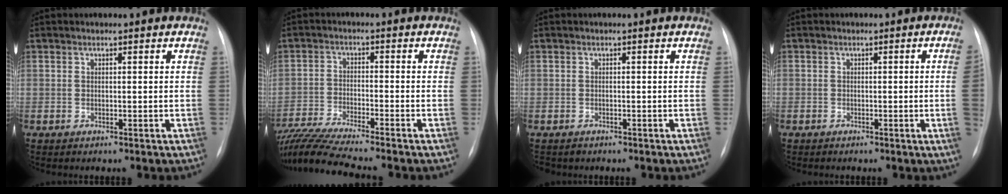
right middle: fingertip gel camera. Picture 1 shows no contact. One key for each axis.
{"total": 12.6, "fx": -11.2, "fy": -0.8, "fz": 5.7, "tx": -0.110, "ty": -0.019, "tz": -0.195}
{"total": 1.1, "fx": -0.9, "fy": 0.6, "fz": -0.1, "tx": -0.002, "ty": 0.002, "tz": -0.014}
{"total": 2.8, "fx": -0.6, "fy": -0.7, "fz": 2.6, "tx": -0.034, "ty": -0.002, "tz": -0.009}